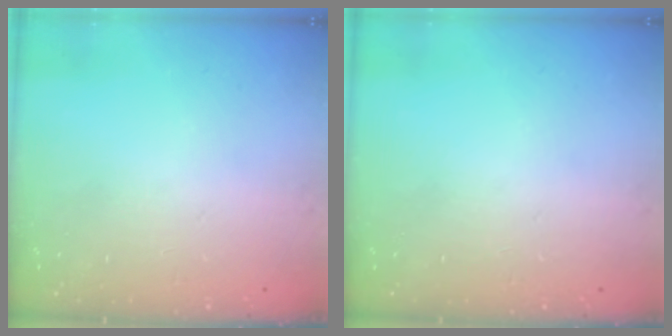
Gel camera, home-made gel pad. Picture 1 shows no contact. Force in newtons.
{"total": 0.0}